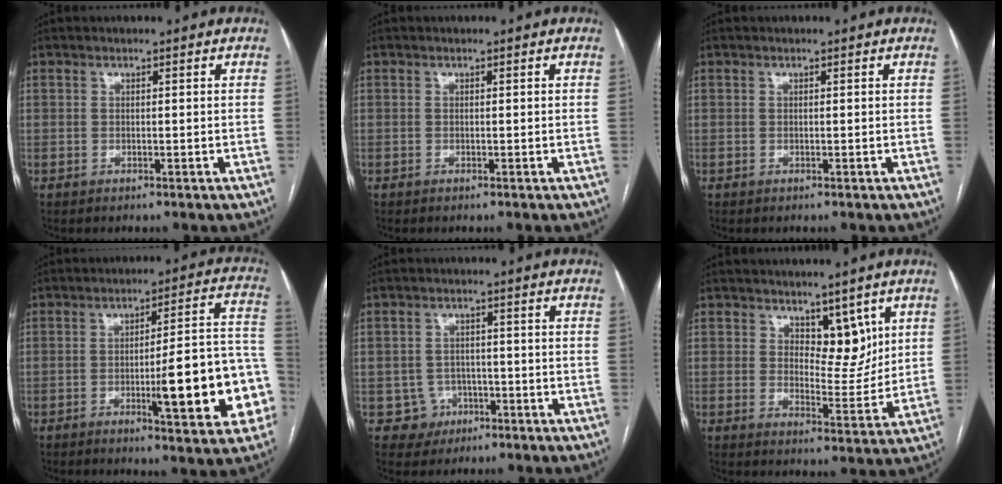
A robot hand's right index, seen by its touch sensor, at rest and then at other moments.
{"total": 0.0}
{"total": 0.0}
{"total": 15.7, "force": [-4.4, 2.4, 14.9], "torque": [-0.162, 0.021, -0.053]}
{"total": 4.1, "force": [-1.5, 3.8, -0.4], "torque": [0.021, 0.017, -0.016]}
{"total": 6.1, "force": [3.5, 3.1, 3.9], "torque": [-0.050, -0.007, 0.061]}